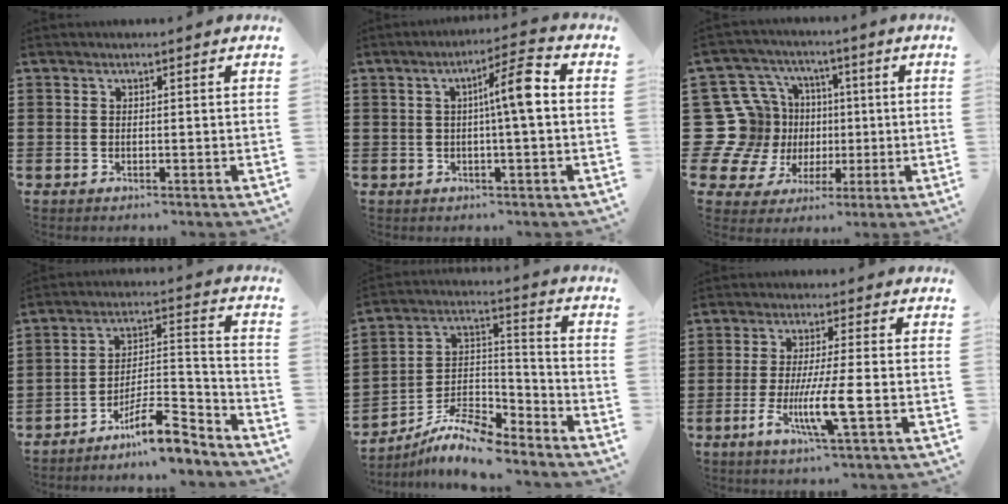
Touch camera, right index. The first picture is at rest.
{"total": 7.1, "force": [0.6, 0.8, 7.1], "torque": [-0.116, -0.002, 0.000]}
{"total": 14.9, "force": [0.0, 14.4, 4.0], "torque": [-0.149, -0.011, 0.035]}
{"total": 10.3, "force": [-8.5, 1.8, 5.6], "torque": [-0.077, 0.025, -0.156]}
{"total": 9.4, "force": [-8.2, 2.3, 4.0], "torque": [-0.081, 0.016, -0.161]}
{"total": 8.5, "force": [-2.4, 0.3, 8.2], "torque": [-0.170, -0.025, -0.048]}